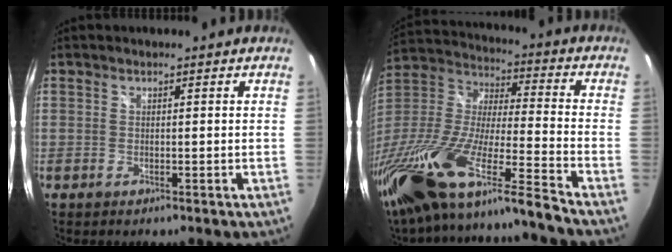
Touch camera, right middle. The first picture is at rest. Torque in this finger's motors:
{"motor_torque": [1.10, -1.03, 1.05, 0.21]}